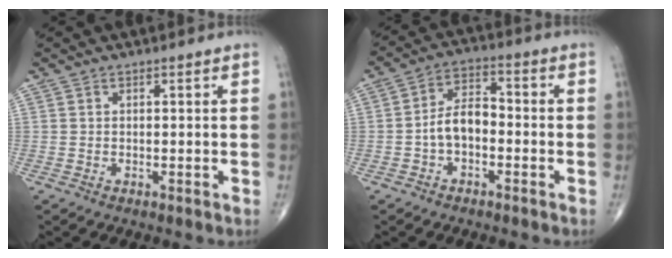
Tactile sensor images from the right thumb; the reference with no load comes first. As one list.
[{"total": 6.8, "force": [-1.7, 4.1, 5.1], "torque": [-0.081, 0.033, -0.042]}]